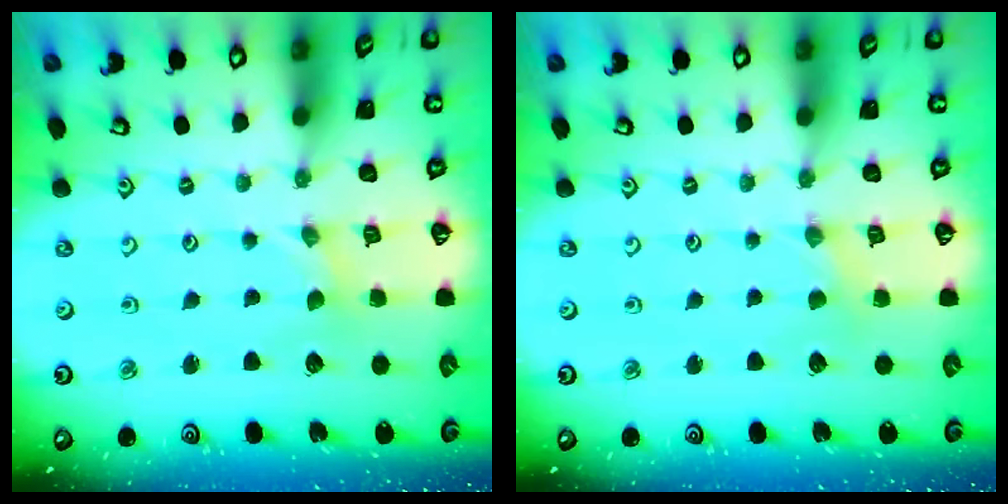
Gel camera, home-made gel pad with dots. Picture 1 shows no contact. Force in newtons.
{"total": 2.2, "press": 2.2, "slide": 0.4}